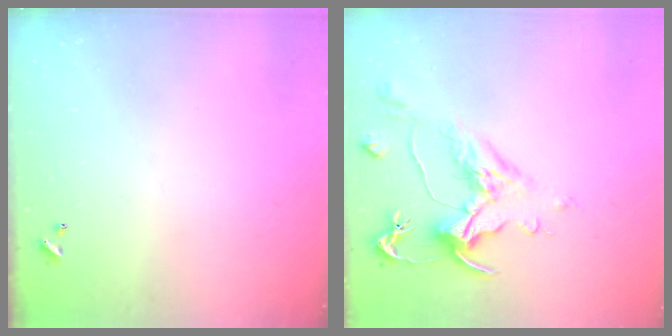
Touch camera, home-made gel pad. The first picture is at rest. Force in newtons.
{"total": 1.6, "press": 0.6, "slide": 1.4}